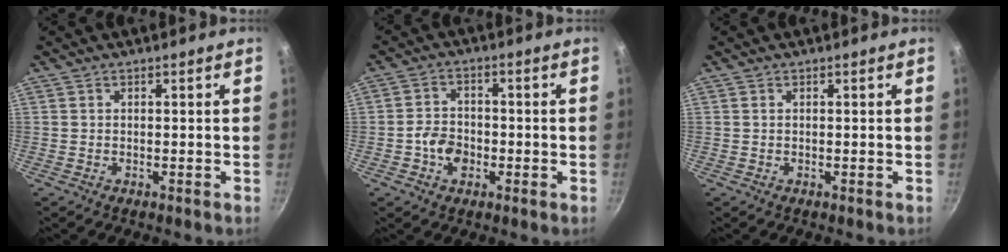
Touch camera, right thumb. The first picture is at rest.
{"total": 5.4, "force": [-1.7, 4.0, 3.2], "torque": [-0.042, 0.018, -0.036]}
{"total": 0.0}